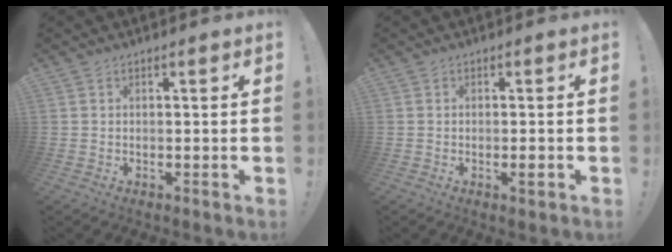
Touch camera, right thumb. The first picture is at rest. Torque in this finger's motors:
{"motor_torque": [2.26, 2.14, 1.23, -1.18, 0.71]}